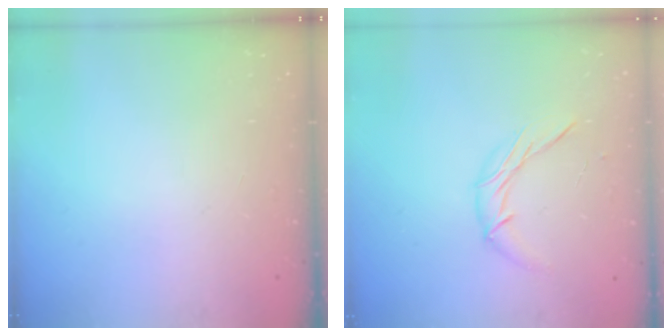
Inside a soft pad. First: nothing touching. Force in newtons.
{"total": 6.8, "press": 6.8, "slide": 0.7}